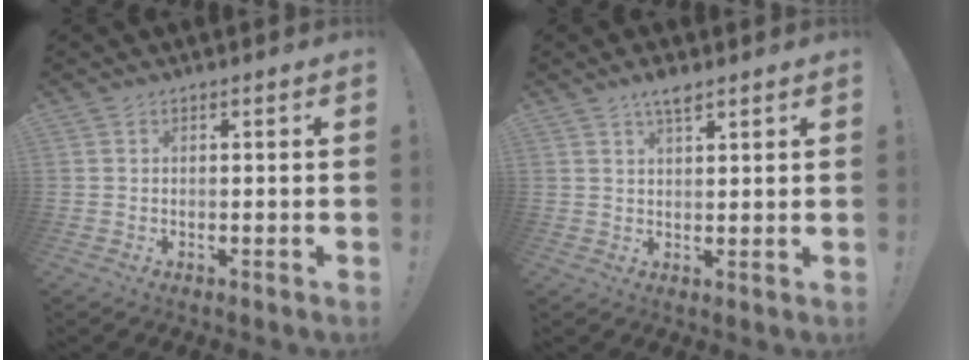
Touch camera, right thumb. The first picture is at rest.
{"total": 3.9, "force": [2.9, 0.8, 2.6], "torque": [-0.041, -0.014, 0.046]}